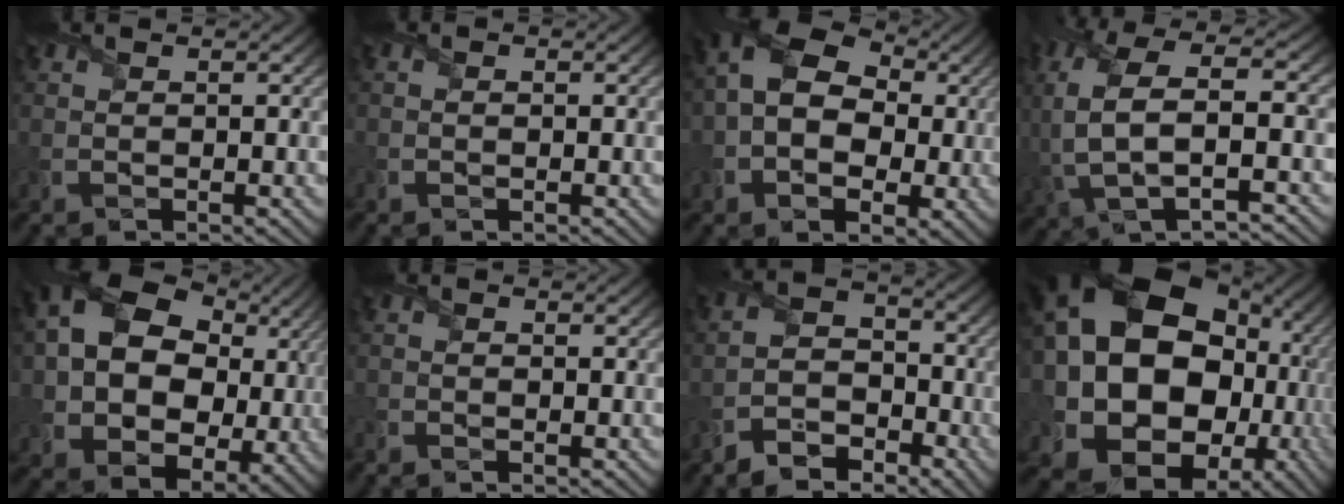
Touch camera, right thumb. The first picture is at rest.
{"total": 0.6, "force": [-0.3, 0.5, 0.1], "torque": [-0.003, -0.003, -0.005]}
{"total": 13.9, "force": [1.3, 10.2, 9.4], "torque": [-0.186, 0.004, 0.024]}
{"total": 9.3, "force": [-1.8, 3.6, 8.4], "torque": [-0.202, 0.002, -0.045]}
{"total": 18.0, "force": [3.4, 13.6, 11.3], "torque": [-0.245, -0.017, 0.082]}
{"total": 1.5, "force": [-1.1, 0.8, 0.6], "torque": [-0.018, -0.004, -0.020]}
{"total": 6.5, "force": [-4.6, 3.4, 3.0], "torque": [-0.057, -0.001, -0.096]}
{"total": 24.3, "force": [3.1, 20.4, 12.7], "torque": [-0.300, -0.036, 0.061]}